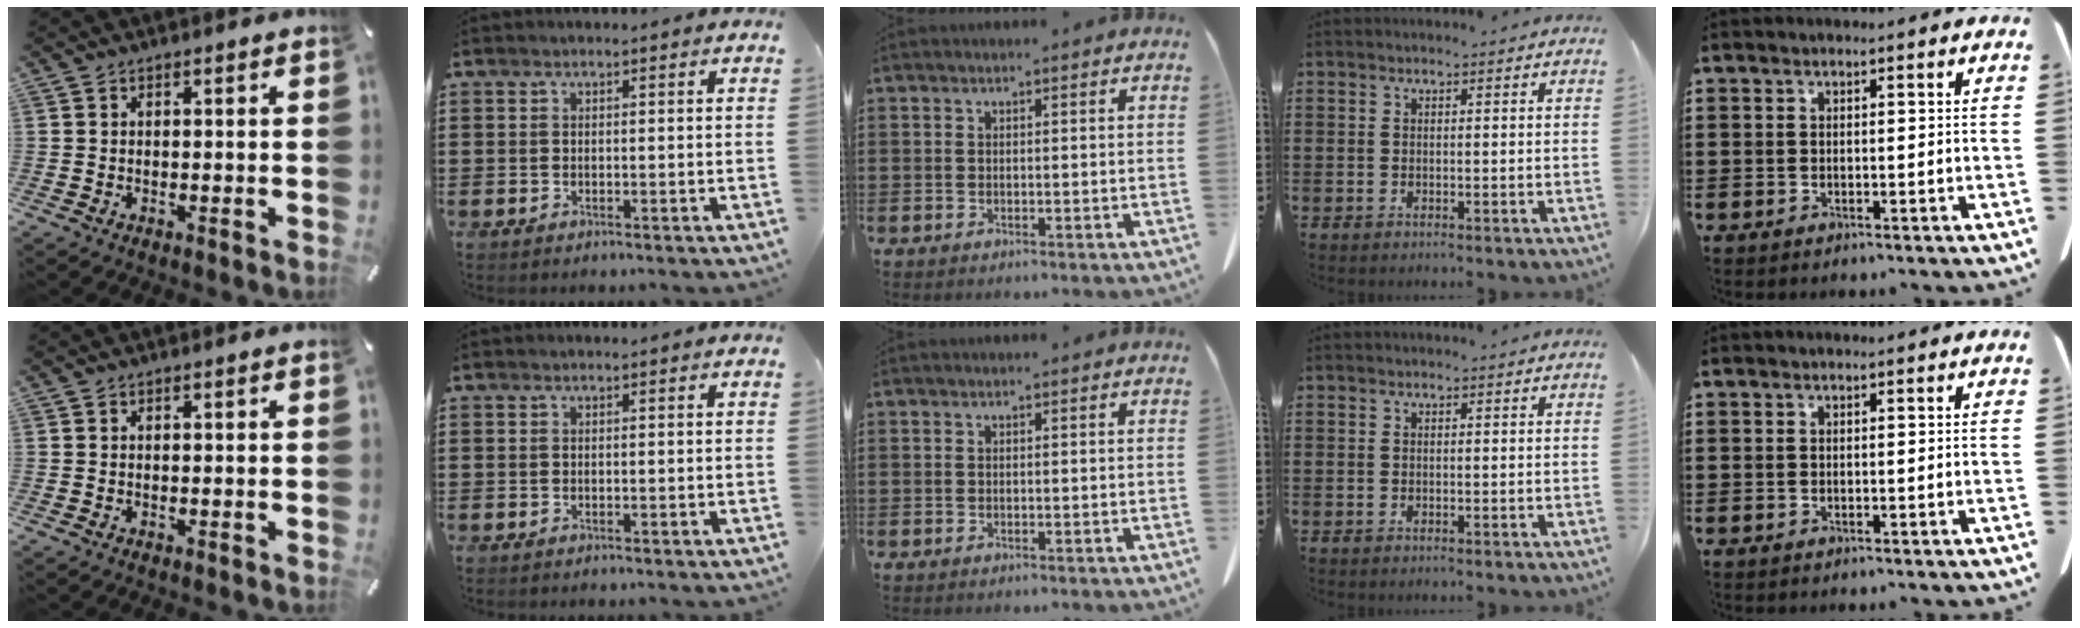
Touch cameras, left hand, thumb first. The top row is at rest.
{}